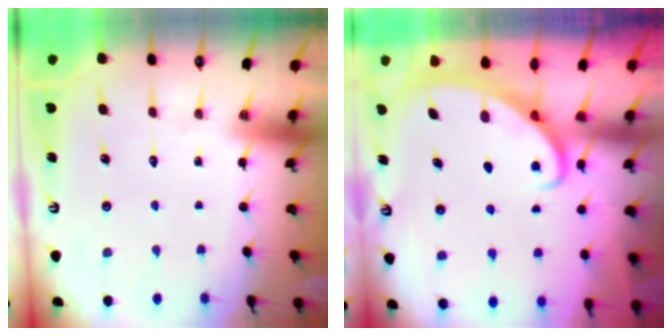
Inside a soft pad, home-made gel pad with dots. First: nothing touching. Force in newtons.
{"total": 2.5, "press": 2.5, "slide": 0.4}